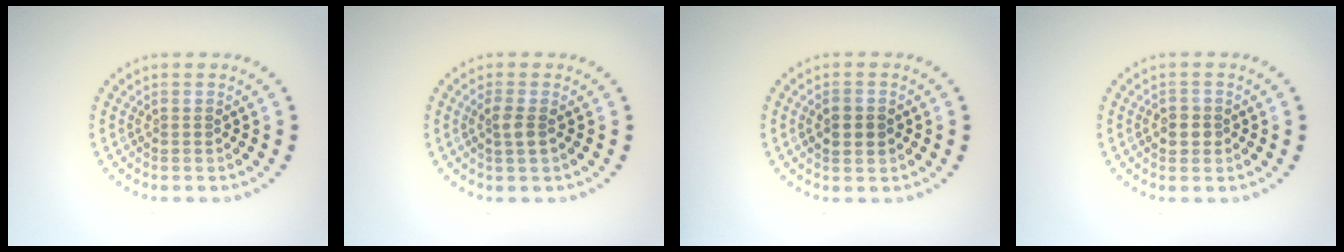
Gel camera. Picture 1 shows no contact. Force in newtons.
{"total": 1.5, "press": 1.4, "slide": 0.6}
{"total": 2.7, "press": 2.7, "slide": 0.1}
{"total": 1.6, "press": 1.6, "slide": 0.3}